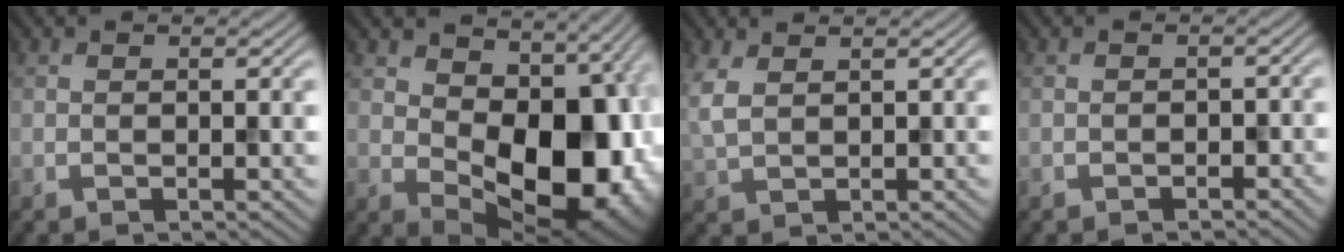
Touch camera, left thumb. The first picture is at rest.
{"total": 14.5, "force": [0.6, 9.1, 11.2], "torque": [-0.149, -0.020, 0.022]}
{"total": 3.3, "force": [1.4, 2.0, 2.2], "torque": [-0.069, -0.001, 0.036]}
{"total": 1.1, "force": [-0.9, 0.6, -0.3], "torque": [0.007, -0.003, -0.013]}